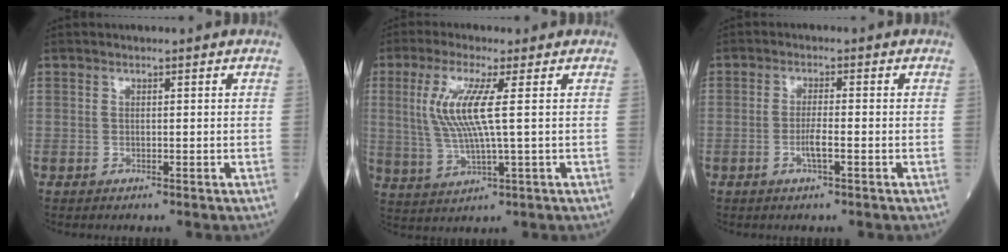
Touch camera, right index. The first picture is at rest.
{"total": 8.3, "force": [1.7, 0.2, 8.1], "torque": [-0.187, -0.002, 0.033]}
{"total": 3.0, "force": [-1.0, 0.2, 2.8], "torque": [-0.056, -0.002, -0.020]}